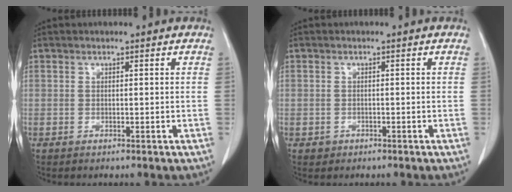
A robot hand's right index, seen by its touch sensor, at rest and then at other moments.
{"total": 1.3, "force": [-0.6, 1.1, -0.1], "torque": [-0.001, 0.005, -0.008]}